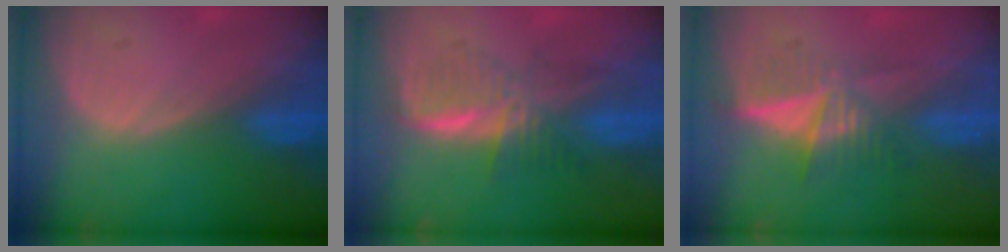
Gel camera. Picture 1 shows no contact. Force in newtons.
{"total": 5.9, "press": 5.8, "slide": 1.1}
{"total": 6.4, "press": 5.5, "slide": 3.3}